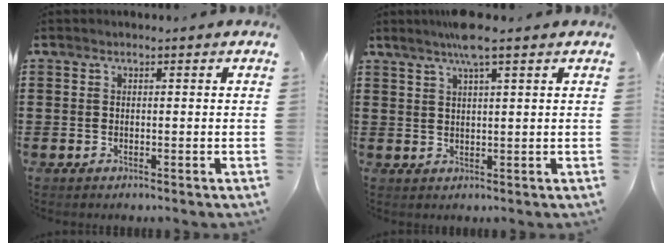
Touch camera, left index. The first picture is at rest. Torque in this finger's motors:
{"motor_torque": [1.52, -0.62, 0.55, 0.14]}